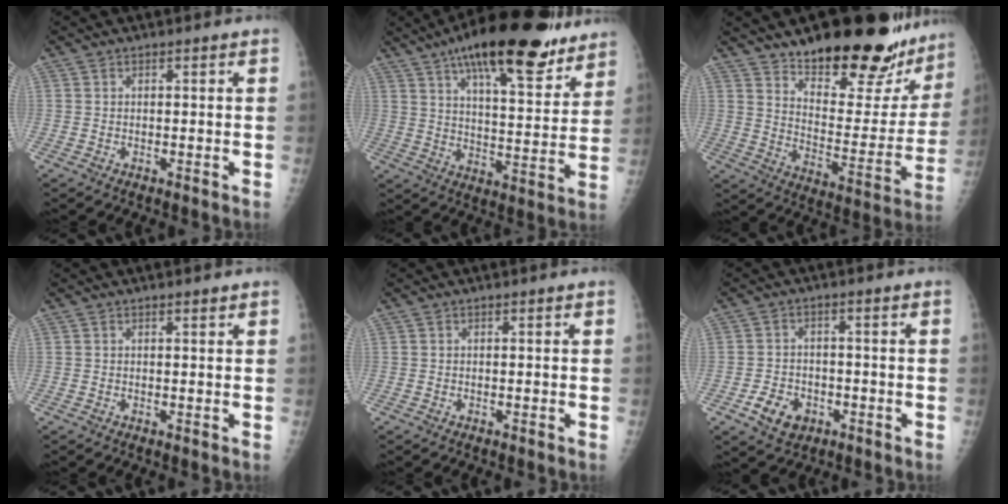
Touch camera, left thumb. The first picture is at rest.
{"total": 22.8, "force": [15.4, 7.3, 15.2], "torque": [-0.197, -0.051, 0.234]}
{"total": 25.5, "force": [20.6, 8.6, 12.4], "torque": [-0.135, -0.128, 0.285]}
{"total": 0.7, "force": [0.6, 0.1, 0.4], "torque": [-0.007, -0.003, 0.008]}
{"total": 0.0}
{"total": 6.1, "force": [-2.6, 4.6, 3.0], "torque": [-0.040, 0.014, -0.039]}